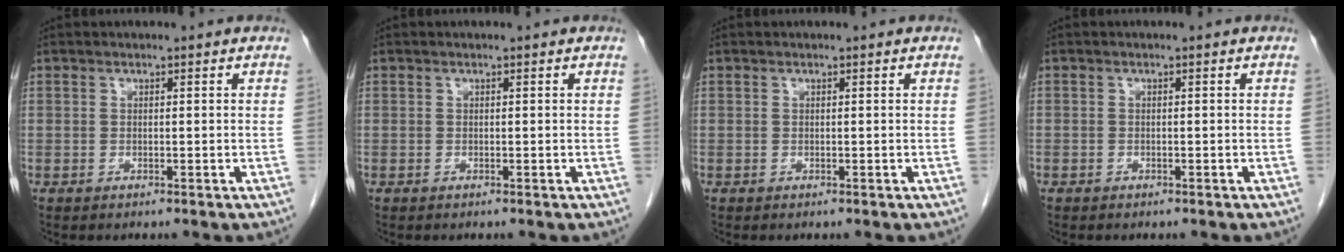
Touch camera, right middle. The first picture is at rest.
{"total": 0.0}
{"total": 0.0}
{"total": 0.6, "force": [-0.4, 0.4, 0.0], "torque": [-0.006, 0.004, -0.009]}